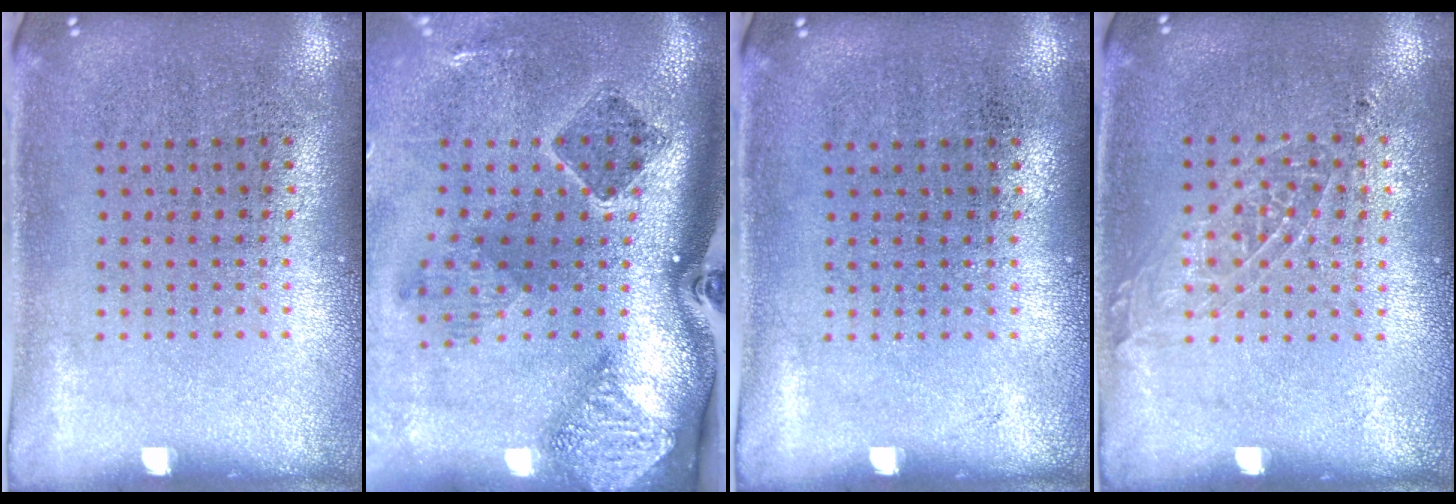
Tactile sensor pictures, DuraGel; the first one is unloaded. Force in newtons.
{"total": 2.8, "press": 1.8, "slide": 2.1}
{"total": 0.0}
{"total": 1.0, "press": 1.0, "slide": 0.3}